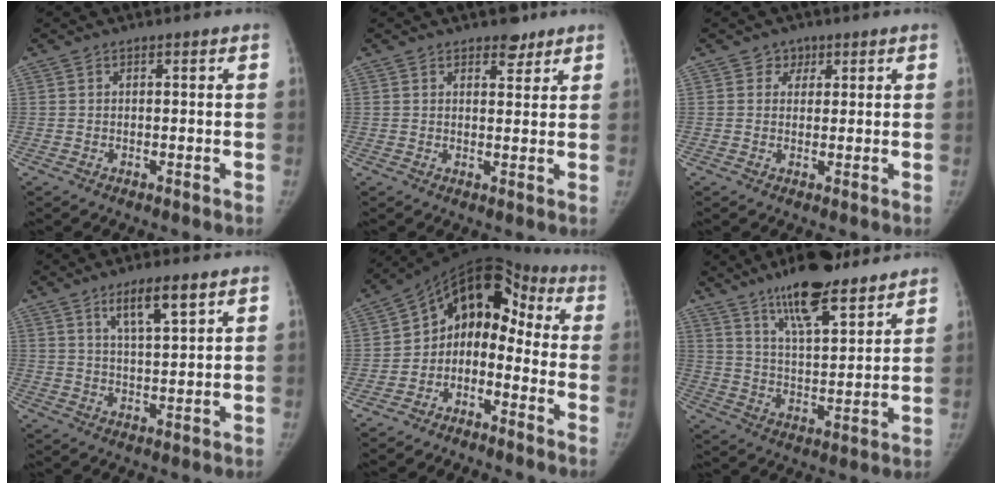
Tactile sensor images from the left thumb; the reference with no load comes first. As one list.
[{"total": 3.4, "force": [2.5, 1.8, 1.4], "torque": [0.000, -0.015, 0.036]}, {"total": 2.5, "force": [1.2, 2.2, 0.2], "torque": [0.022, -0.003, 0.010]}, {"total": 8.5, "force": [5.1, 1.8, 6.6], "torque": [-0.111, -0.028, 0.095]}, {"total": 11.8, "force": [-3.4, 8.6, 7.4], "torque": [-0.069, 0.094, -0.075]}, {"total": 16.6, "force": [12.1, 4.6, 10.3], "torque": [-0.140, -0.064, 0.201]}]